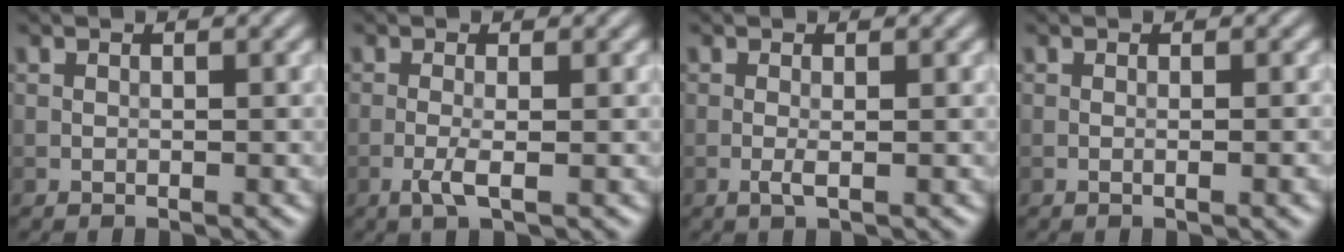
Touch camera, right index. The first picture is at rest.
{"total": 1.9, "force": [-0.7, 0.2, 1.7], "torque": [-0.038, -0.001, -0.017]}
{"total": 1.1, "force": [-0.2, 0.1, 1.1], "torque": [-0.023, -0.001, -0.006]}
{"total": 1.5, "force": [-0.2, 0.4, 1.4], "torque": [-0.015, 0.001, -0.007]}